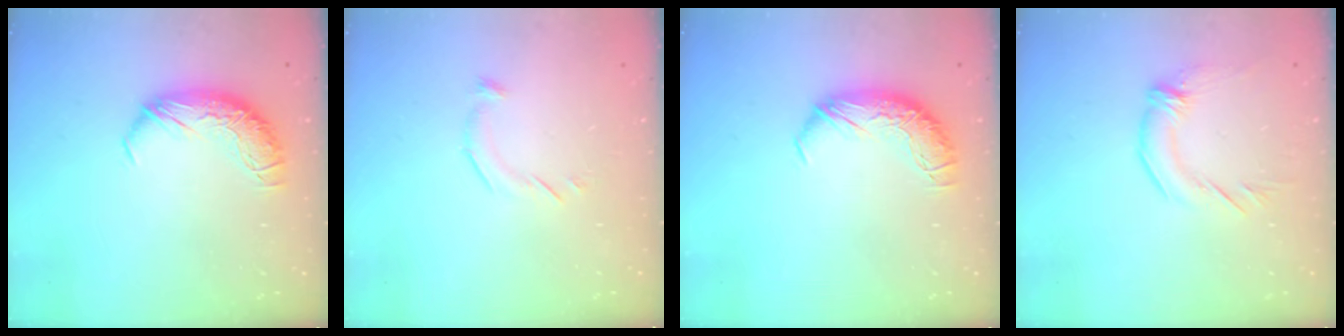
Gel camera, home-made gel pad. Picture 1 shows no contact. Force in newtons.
{"total": 6.8, "press": 6.7, "slide": 0.4}
{"total": 0.0}
{"total": 1.6, "press": 0.0, "slide": 1.6}